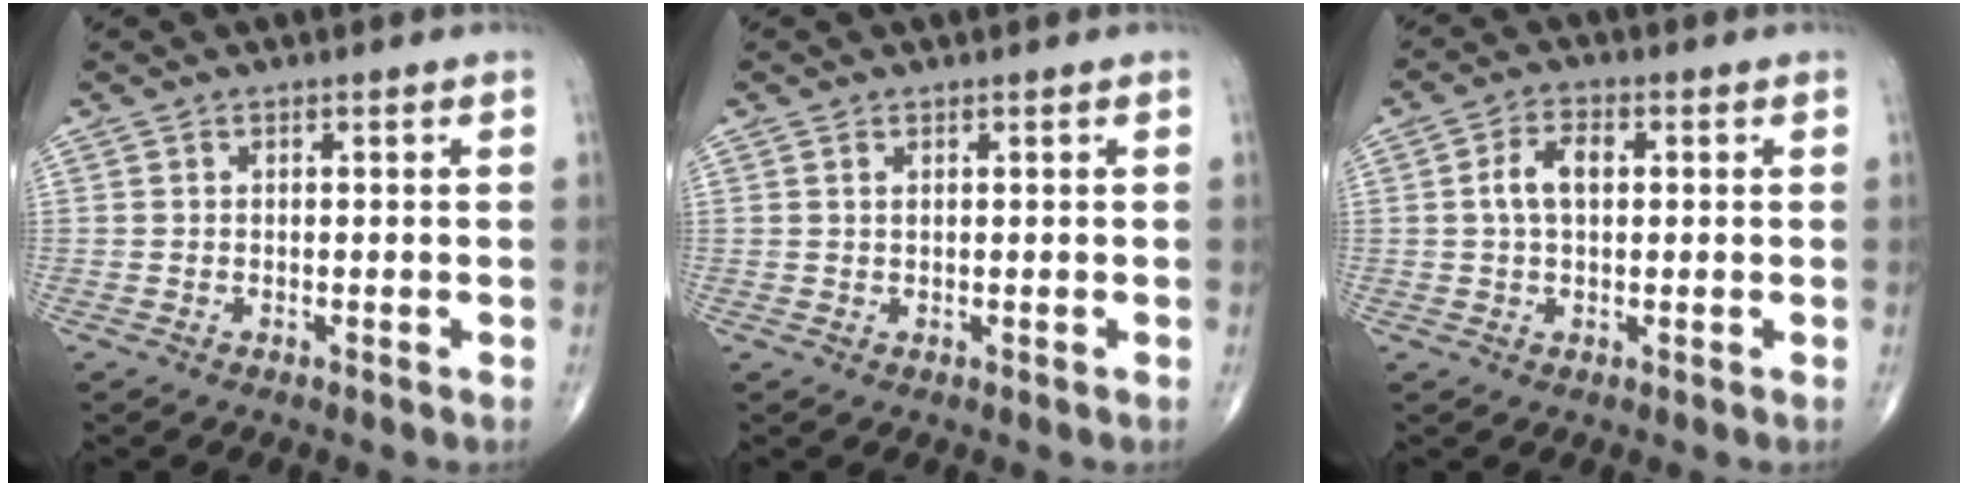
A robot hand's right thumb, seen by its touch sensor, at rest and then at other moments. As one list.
[{"total": 0.7, "force": [0.4, 0.2, 0.5], "torque": [-0.014, 0.003, 0.008]}, {"total": 5.3, "force": [0.8, 3.0, 4.4], "torque": [-0.084, 0.012, 0.011]}]